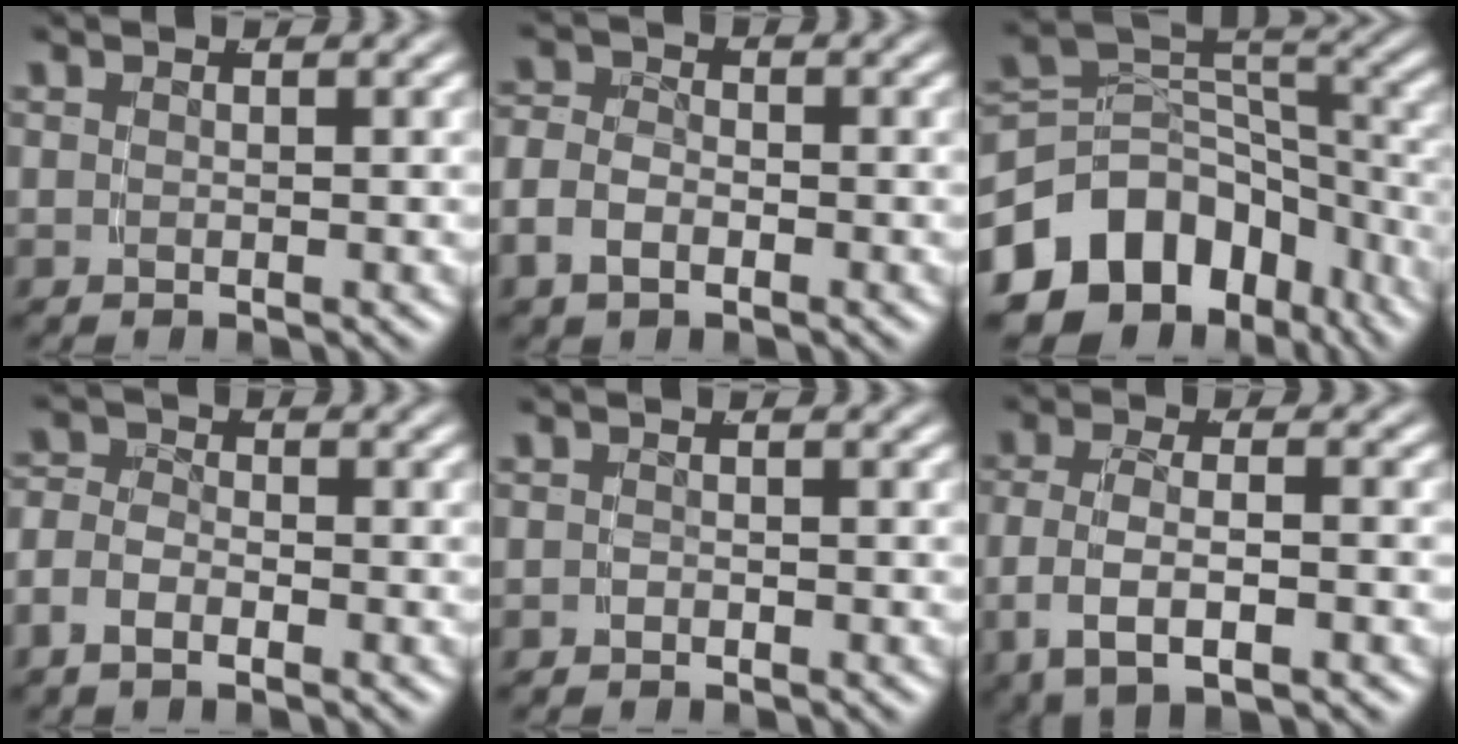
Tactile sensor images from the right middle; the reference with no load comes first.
{"total": 3.4, "force": [-1.3, 2.6, 1.9], "torque": [-0.050, -0.014, -0.020]}
{"total": 15.4, "force": [-6.1, 11.5, 8.1], "torque": [-0.149, -0.045, -0.087]}
{"total": 3.2, "force": [-1.4, 2.3, 1.7], "torque": [-0.046, -0.015, -0.026]}
{"total": 0.8, "force": [-0.7, -0.1, -0.1], "torque": [-0.002, -0.009, -0.008]}
{"total": 4.7, "force": [-1.1, 2.3, 4.0], "torque": [-0.085, -0.008, -0.012]}